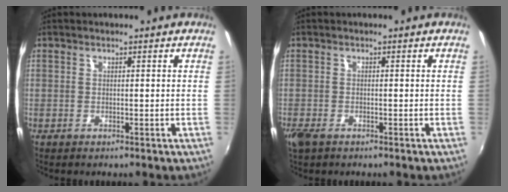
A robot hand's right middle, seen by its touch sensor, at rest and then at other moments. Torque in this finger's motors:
{"motor_torque": [0.94, -0.93, 0.51, 0.13]}